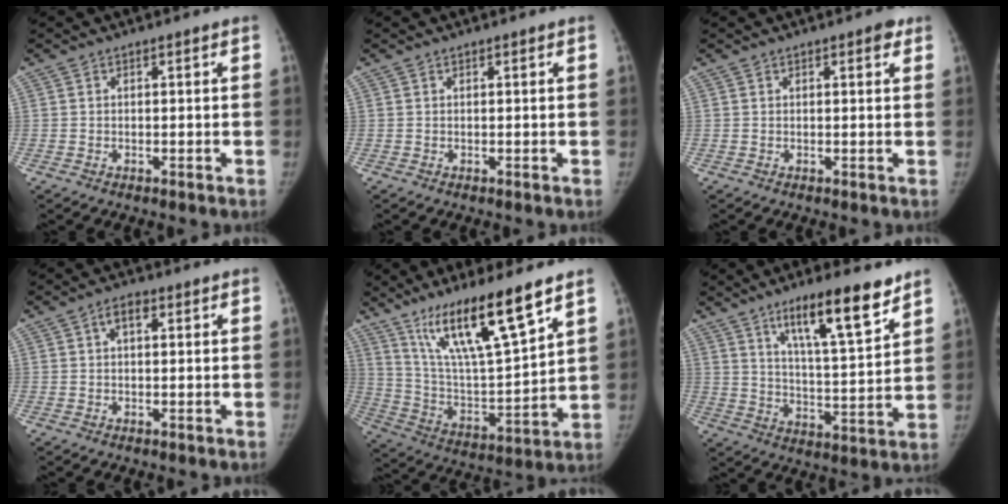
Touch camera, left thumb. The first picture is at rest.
{"total": 0.0}
{"total": 1.7, "force": [1.0, 0.7, 1.2], "torque": [-0.009, -0.002, 0.009]}
{"total": 2.6, "force": [0.8, 1.4, 2.0], "torque": [-0.033, 0.012, 0.010]}
{"total": 19.0, "force": [12.5, 3.0, 14.0], "torque": [-0.232, -0.061, 0.236]}
{"total": 14.9, "force": [9.7, 2.8, 11.0], "torque": [-0.161, -0.056, 0.164]}